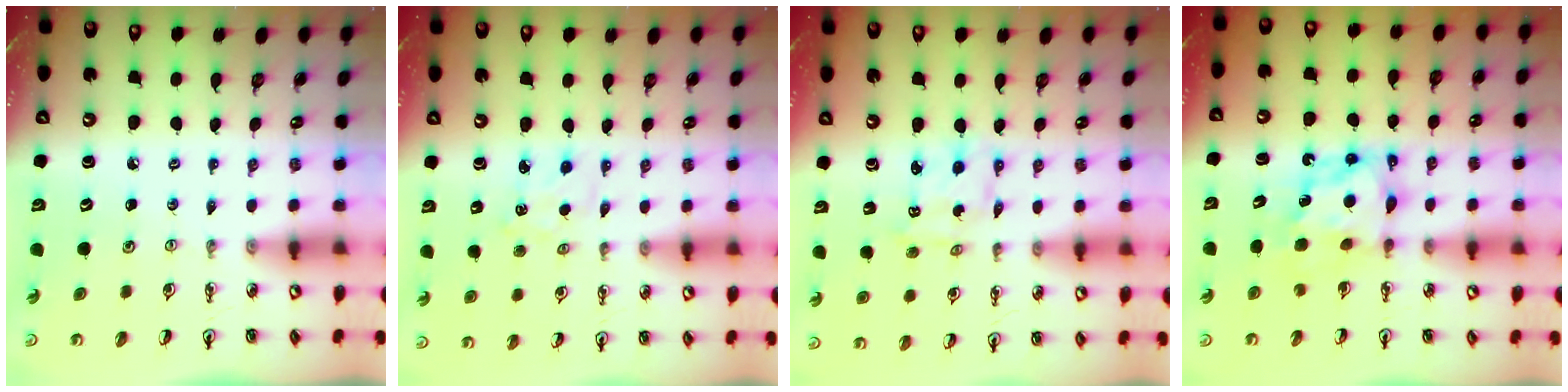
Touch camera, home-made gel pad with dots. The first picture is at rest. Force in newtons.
{"total": 3.6, "press": 3.5, "slide": 0.5}
{"total": 1.9, "press": 1.9, "slide": 0.1}
{"total": 6.4, "press": 6.4, "slide": 0.2}